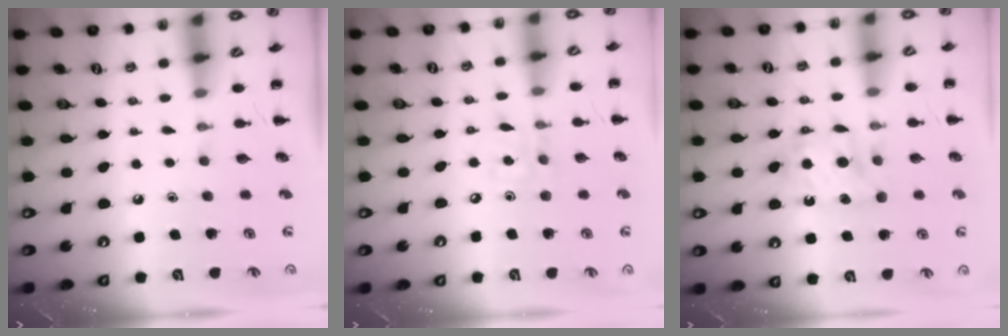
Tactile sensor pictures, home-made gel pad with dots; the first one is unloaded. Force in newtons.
{"total": 3.1, "press": 3.1, "slide": 0.5}
{"total": 8.6, "press": 8.5, "slide": 0.9}